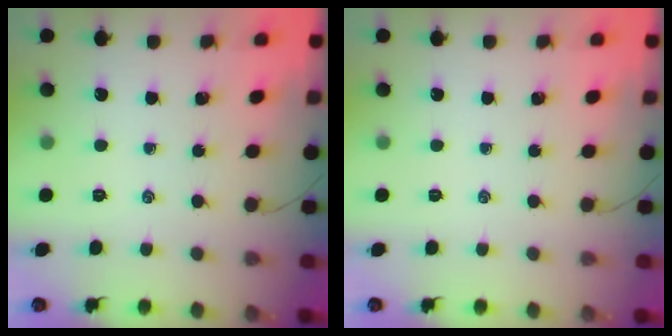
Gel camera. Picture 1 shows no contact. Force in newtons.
{"total": 0.0}